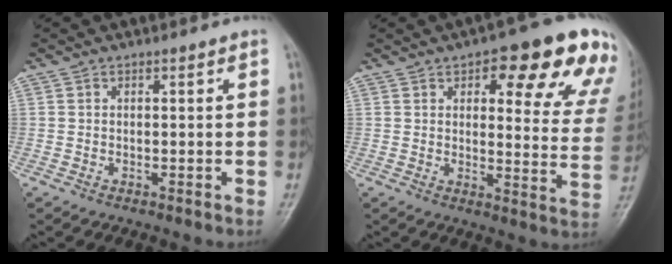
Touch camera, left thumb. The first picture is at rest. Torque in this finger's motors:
{"motor_torque": [0.71, 0.71, 1.48, -1.29, 0.06]}